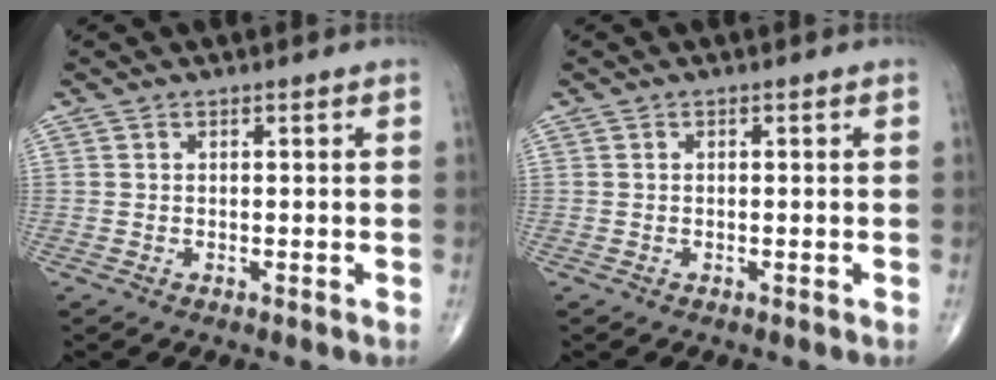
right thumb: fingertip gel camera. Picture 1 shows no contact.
{"total": 0.0}